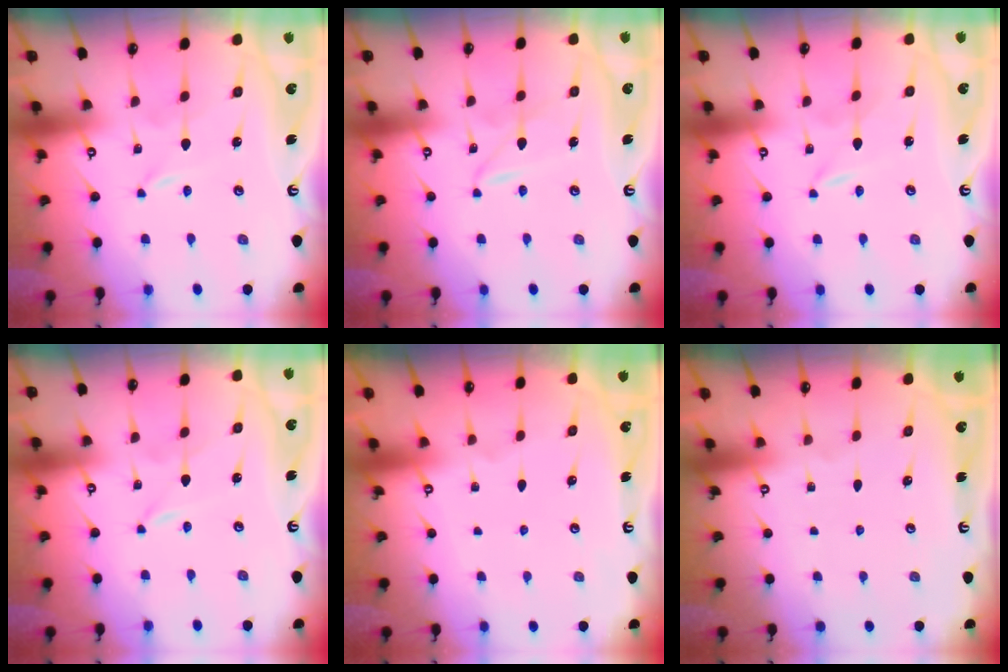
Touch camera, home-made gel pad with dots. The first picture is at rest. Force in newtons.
{"total": 2.2, "press": 2.2, "slide": 0.1}
{"total": 0.0}
{"total": 0.0}
{"total": 0.0}
{"total": 0.0}